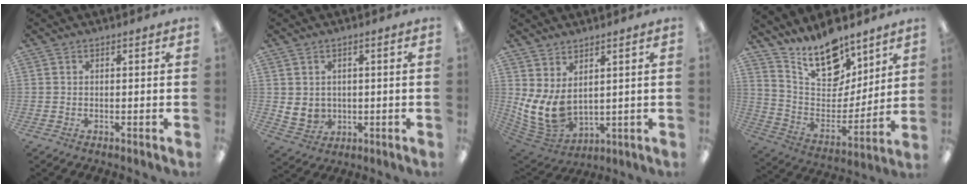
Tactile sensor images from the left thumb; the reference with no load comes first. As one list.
[{"total": 4.3, "force": [1.4, 3.9, 1.4], "torque": [-0.033, -0.008, 0.029]}, {"total": 9.5, "force": [2.1, 6.2, 7.0], "torque": [-0.173, -0.021, 0.045]}, {"total": 17.1, "force": [13.1, 8.6, 6.9], "torque": [-0.129, -0.088, 0.240]}]